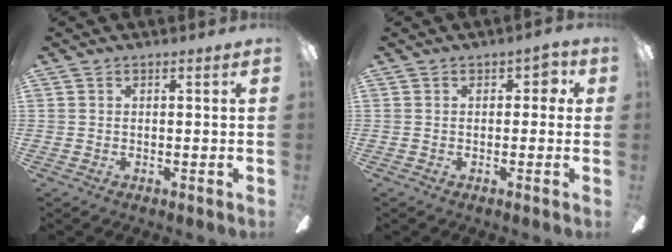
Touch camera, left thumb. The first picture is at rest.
{"total": 2.5, "force": [0.3, 1.8, 1.8], "torque": [-0.025, 0.006, 0.001]}